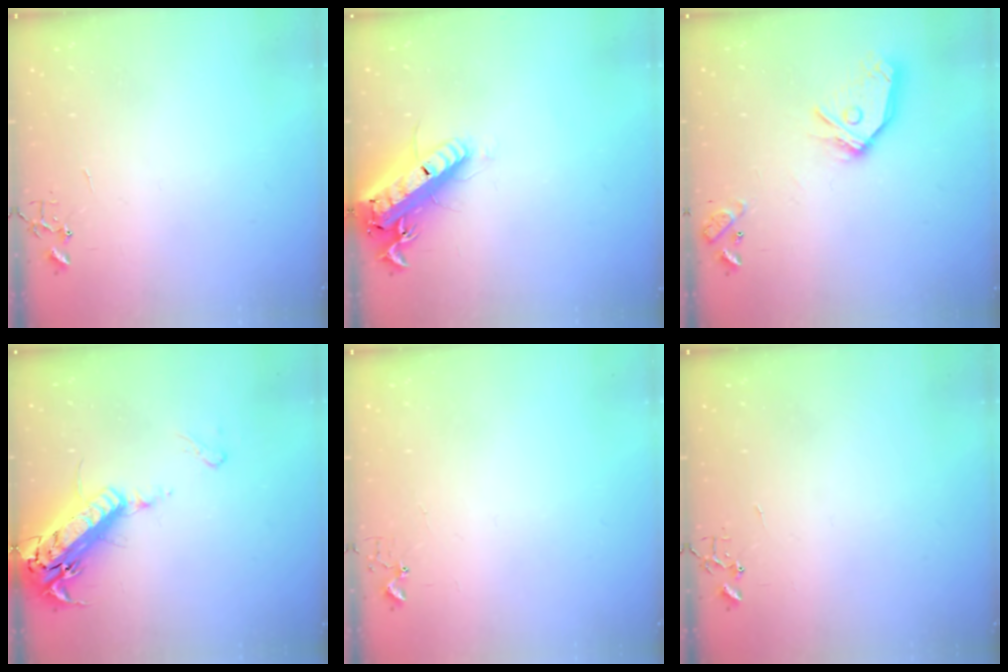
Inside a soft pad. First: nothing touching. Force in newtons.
{"total": 20.0, "press": 19.7, "slide": 4.0}
{"total": 15.0, "press": 14.9, "slide": 2.2}
{"total": 21.2, "press": 20.7, "slide": 4.7}
{"total": 2.7, "press": 2.7, "slide": 0.2}
{"total": 0.0}